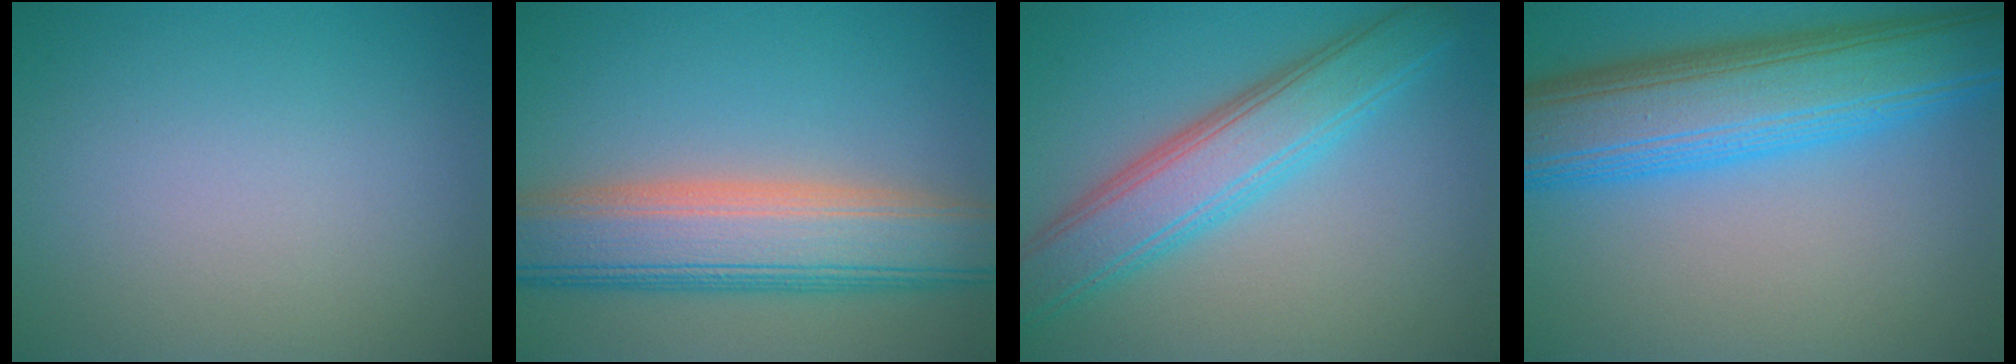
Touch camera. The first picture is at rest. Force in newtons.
{"total": 9.2, "press": 9.2, "slide": 0.5}
{"total": 6.3, "press": 6.3, "slide": 0.4}
{"total": 10.9, "press": 10.9, "slide": 0.2}